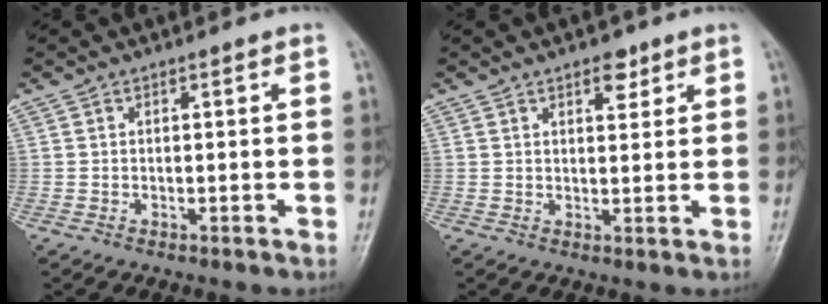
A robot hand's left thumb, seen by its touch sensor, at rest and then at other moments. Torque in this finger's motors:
{"motor_torque": [-0.05, 0.12, 0.04, -0.17, 0.08]}